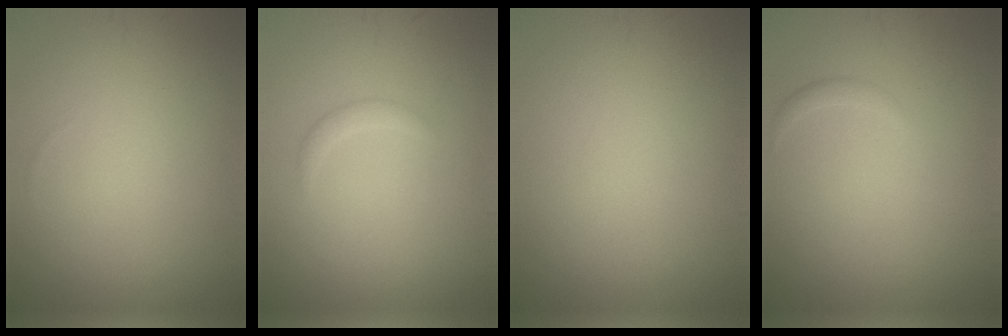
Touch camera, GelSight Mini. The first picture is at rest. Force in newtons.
{"total": 0.9, "press": 0.9, "slide": 0.1}
{"total": 0.0}
{"total": 0.7, "press": 0.7, "slide": 0.0}